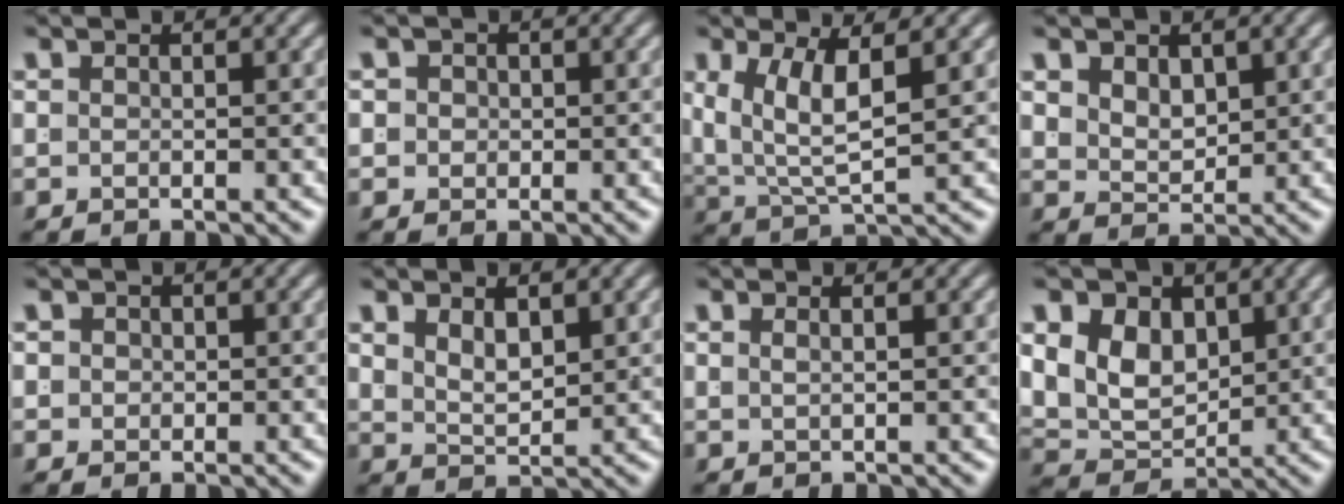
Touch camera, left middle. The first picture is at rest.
{"total": 2.1, "force": [0.0, 2.0, 0.7], "torque": [-0.020, -0.005, -0.001]}
{"total": 4.8, "force": [1.2, 2.5, 3.9], "torque": [-0.088, -0.028, 0.038]}
{"total": 2.3, "force": [1.5, 1.0, 1.3], "torque": [-0.024, -0.016, 0.042]}
{"total": 1.6, "force": [0.1, 1.6, 0.5], "torque": [-0.017, -0.007, 0.004]}
{"total": 2.3, "force": [1.1, 0.7, 1.9], "torque": [-0.025, -0.014, 0.030]}
{"total": 1.2, "force": [0.3, -1.0, 0.5], "torque": [-0.001, -0.004, 0.011]}
{"total": 8.9, "force": [0.8, 7.3, 5.0], "torque": [-0.105, -0.026, 0.022]}